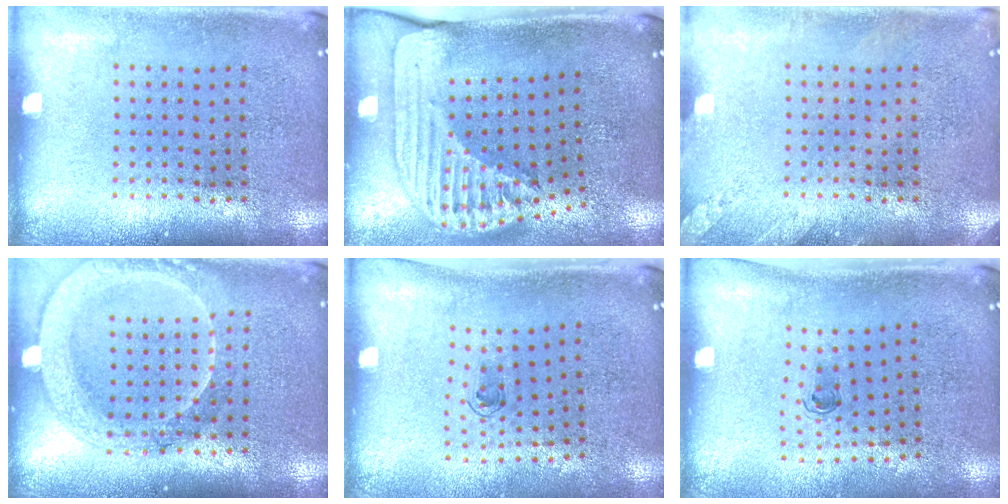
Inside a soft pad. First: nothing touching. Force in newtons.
{"total": 2.6, "press": 1.9, "slide": 1.8}
{"total": 1.3, "press": 1.3, "slide": 0.2}
{"total": 2.0, "press": 1.9, "slide": 0.8}
{"total": 0.6, "press": 0.3, "slide": 0.5}
{"total": 0.6, "press": 0.3, "slide": 0.5}